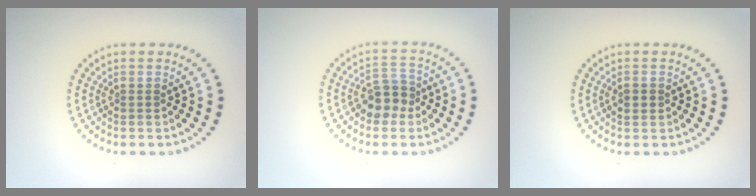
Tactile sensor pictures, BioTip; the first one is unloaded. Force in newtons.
{"total": 3.4, "press": 3.2, "slide": 1.1}
{"total": 1.2, "press": 1.2, "slide": 0.2}